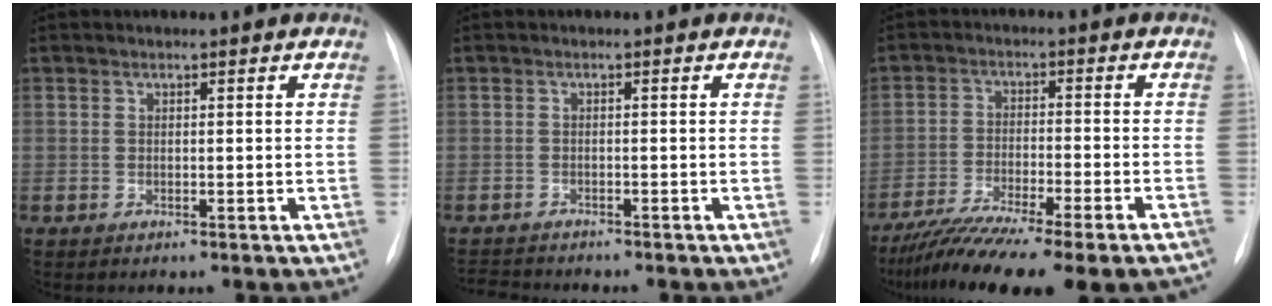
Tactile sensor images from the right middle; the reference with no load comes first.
{"total": 3.3, "force": [-3.2, 0.3, 0.2], "torque": [-0.006, -0.015, -0.052]}
{"total": 18.2, "force": [-15.0, 1.4, 10.2], "torque": [-0.144, -0.027, -0.230]}